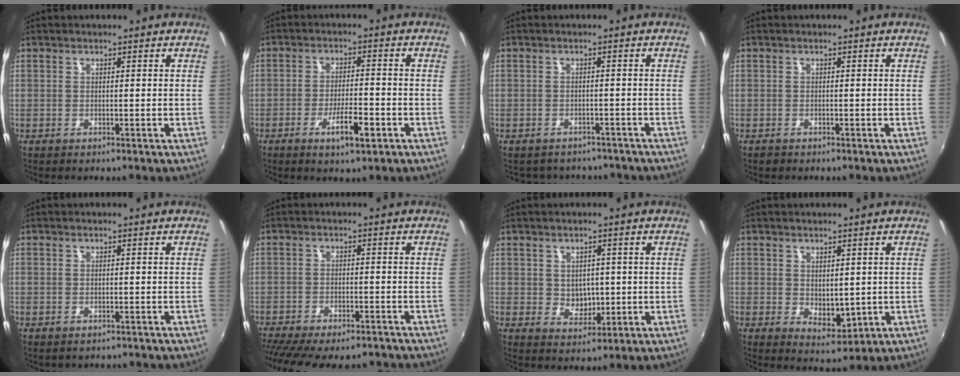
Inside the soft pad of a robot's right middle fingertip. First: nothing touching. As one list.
[{"total": 6.4, "force": [-3.2, 1.4, 5.4], "torque": [-0.104, -0.009, -0.051]}, {"total": 8.3, "force": [-7.1, 3.7, 2.4], "torque": [-0.051, -0.011, -0.088]}, {"total": 0.8, "force": [-0.6, 0.4, 0.1], "torque": [-0.005, -0.001, -0.010]}, {"total": 1.8, "force": [-1.4, 1.0, 0.6], "torque": [-0.014, -0.007, -0.018]}, {"total": 15.4, "force": [-13.1, 4.3, 6.9], "torque": [-0.148, -0.032, -0.184]}, {"total": 4.0, "force": [0.2, 3.4, 2.0], "torque": [-0.032, 0.000, 0.008]}, {"total": 4.4, "force": [0.3, 3.0, 3.3], "torque": [-0.047, -0.009, 0.013]}]